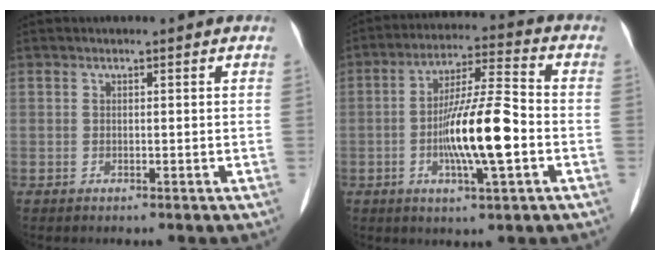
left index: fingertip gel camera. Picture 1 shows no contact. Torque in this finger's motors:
{"motor_torque": [1.85, 0.29, 0.94, 0.21]}